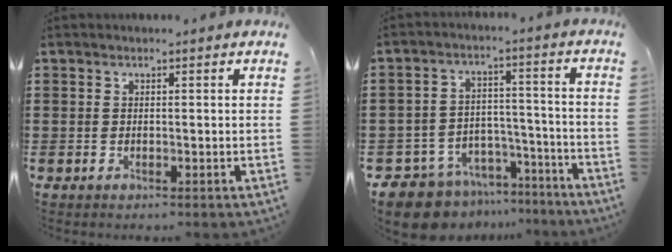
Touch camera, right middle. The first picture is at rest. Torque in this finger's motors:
{"motor_torque": [0.60, -0.64, 0.36, 0.08]}